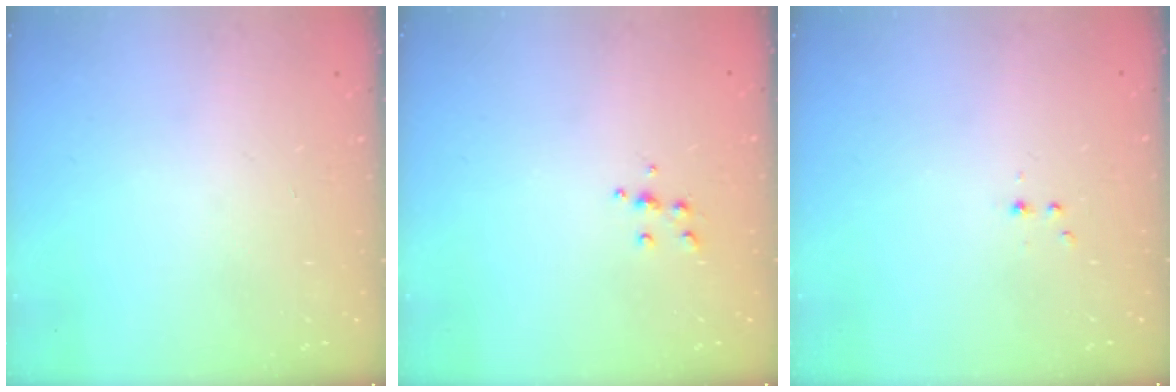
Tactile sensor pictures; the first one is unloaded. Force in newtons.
{"total": 5.0, "press": 5.0, "slide": 0.6}
{"total": 2.2, "press": 1.9, "slide": 1.0}